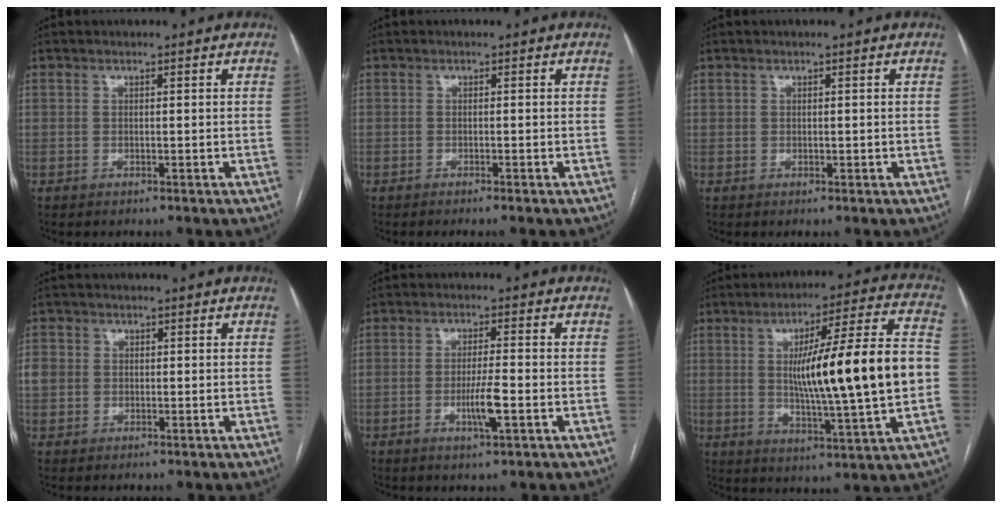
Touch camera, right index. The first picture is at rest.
{"total": 0.9, "force": [-0.7, -0.3, 0.5], "torque": [-0.010, 0.003, -0.012]}
{"total": 0.6, "force": [0.2, 0.4, 0.4], "torque": [-0.007, 0.000, 0.006]}
{"total": 4.0, "force": [0.3, 3.7, 1.4], "torque": [-0.038, 0.015, 0.011]}
{"total": 4.9, "force": [-1.6, 0.3, 4.7], "torque": [-0.087, -0.007, -0.028]}
{"total": 20.1, "force": [-0.1, 0.8, 20.1], "torque": [-0.312, 0.009, -0.006]}